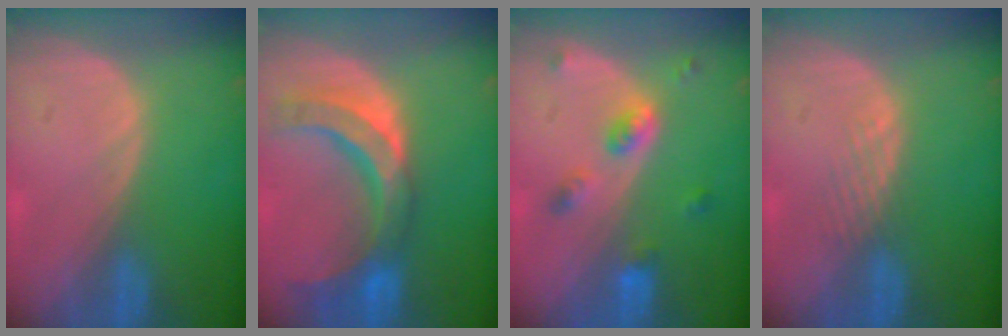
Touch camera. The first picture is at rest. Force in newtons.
{"total": 10.8, "press": 9.4, "slide": 5.3}
{"total": 5.1, "press": 4.5, "slide": 2.3}
{"total": 1.8, "press": 1.8, "slide": 0.2}